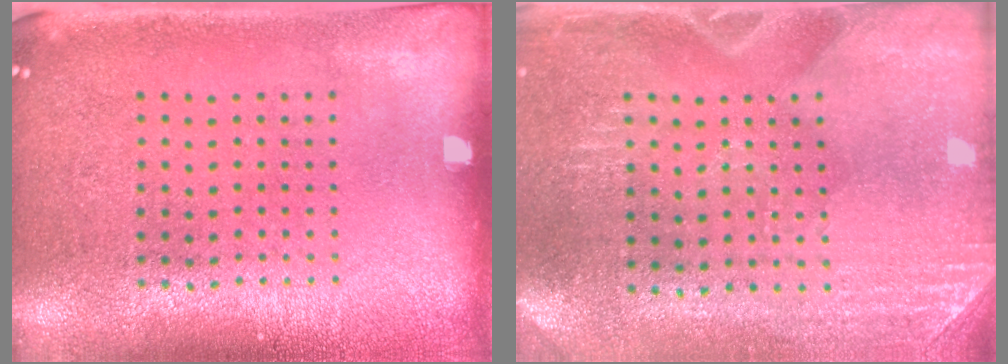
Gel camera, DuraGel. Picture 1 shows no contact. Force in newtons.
{"total": 2.8, "press": 2.6, "slide": 1.2}